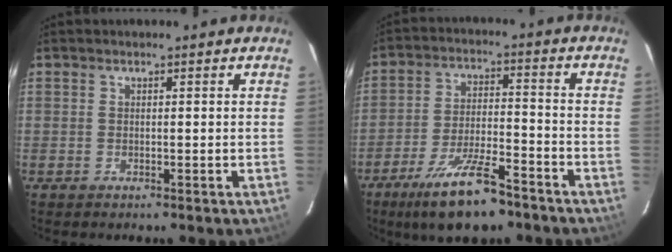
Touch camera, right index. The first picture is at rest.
{"total": 12.7, "force": [-9.1, 3.5, 8.1], "torque": [-0.171, -0.017, -0.155]}